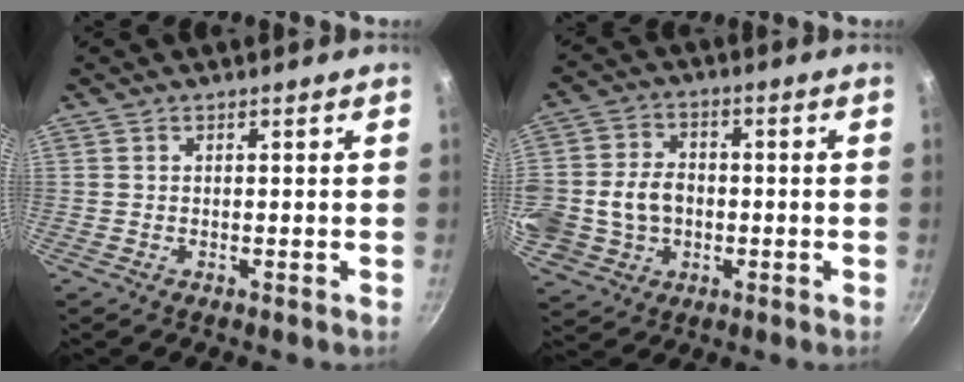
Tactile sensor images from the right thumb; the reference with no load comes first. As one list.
[{"total": 16.1, "force": [-1.5, 13.4, 8.9], "torque": [-0.197, 0.031, -0.018]}]